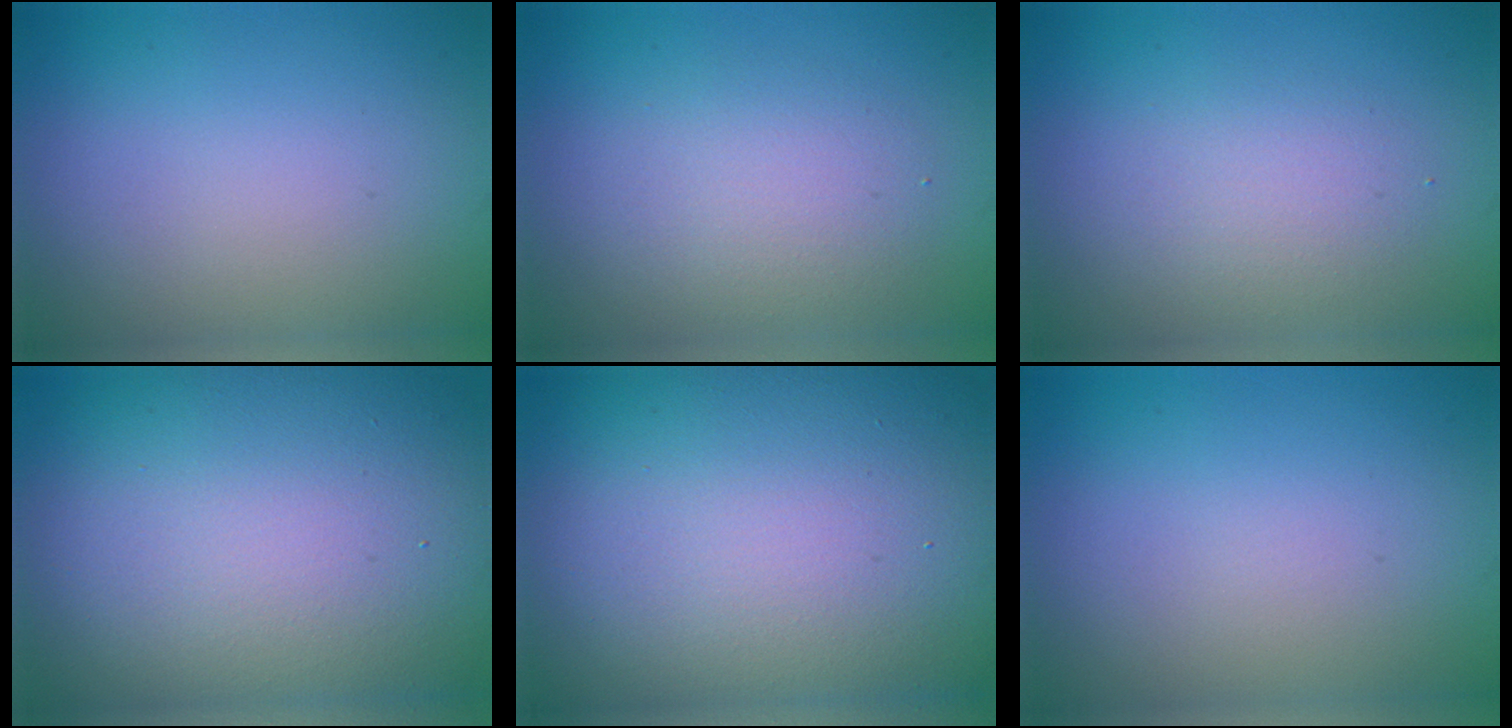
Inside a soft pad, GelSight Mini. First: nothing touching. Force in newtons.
{"total": 3.1, "press": 3.1, "slide": 0.1}
{"total": 2.3, "press": 2.3, "slide": 0.2}
{"total": 18.1, "press": 18.0, "slide": 1.0}
{"total": 24.3, "press": 24.3, "slide": 0.8}
{"total": 0.0}